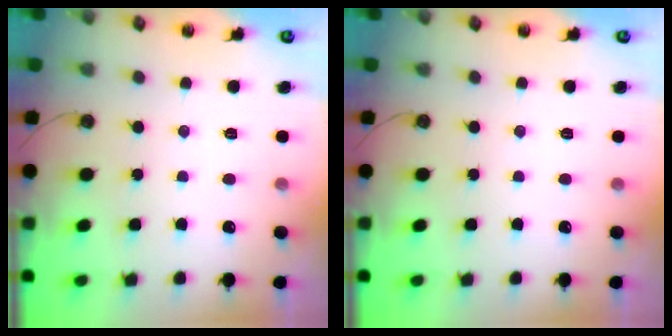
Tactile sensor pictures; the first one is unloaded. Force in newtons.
{"total": 0.0}